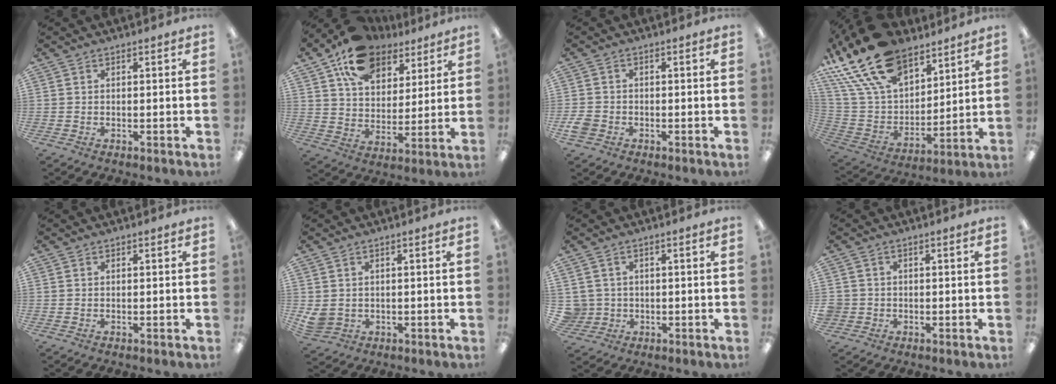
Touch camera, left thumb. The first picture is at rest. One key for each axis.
{"total": 16.4, "fx": 10.7, "fy": 10.0, "fz": 7.3, "tx": -0.125, "ty": -0.049, "tz": 0.196}
{"total": 2.9, "fx": -1.3, "fy": 2.3, "fz": 1.2, "tx": -0.026, "ty": 0.005, "tz": -0.026}
{"total": 24.3, "fx": 16.4, "fy": 12.6, "fz": 12.7, "tx": -0.279, "ty": -0.091, "tz": 0.298}
{"total": 0.0}
{"total": 3.7, "fx": 0.9, "fy": 3.2, "fz": 1.6, "tx": -0.039, "ty": 0.001, "tz": 0.020}
{"total": 3.5, "fx": 0.3, "fy": 3.5, "fz": 0.1, "tx": -0.021, "ty": 0.006, "tz": 0.005}
{"total": 2.2, "fx": -0.4, "fy": 2.1, "fz": 0.2, "tx": -0.006, "ty": 0.003, "tz": -0.010}